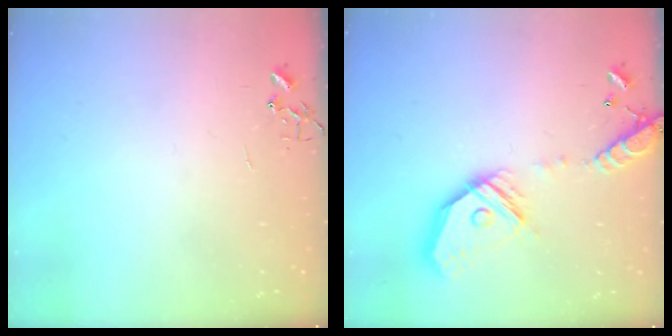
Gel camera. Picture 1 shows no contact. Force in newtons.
{"total": 18.8, "press": 18.6, "slide": 3.0}